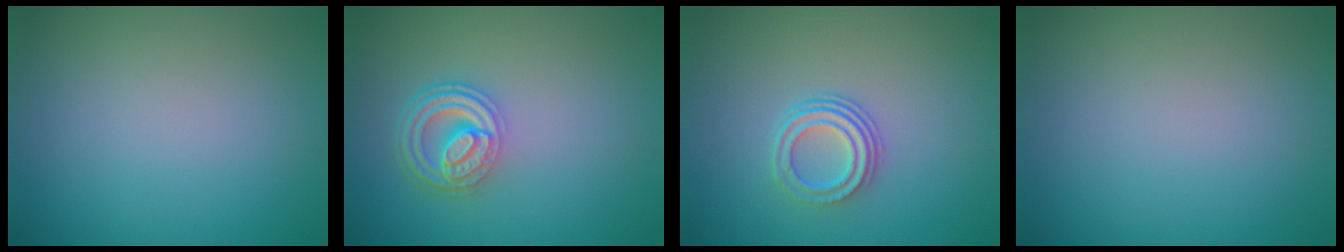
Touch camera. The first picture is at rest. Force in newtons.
{"total": 4.7, "press": 3.5, "slide": 3.1}
{"total": 3.0, "press": 2.2, "slide": 2.0}
{"total": 0.0}